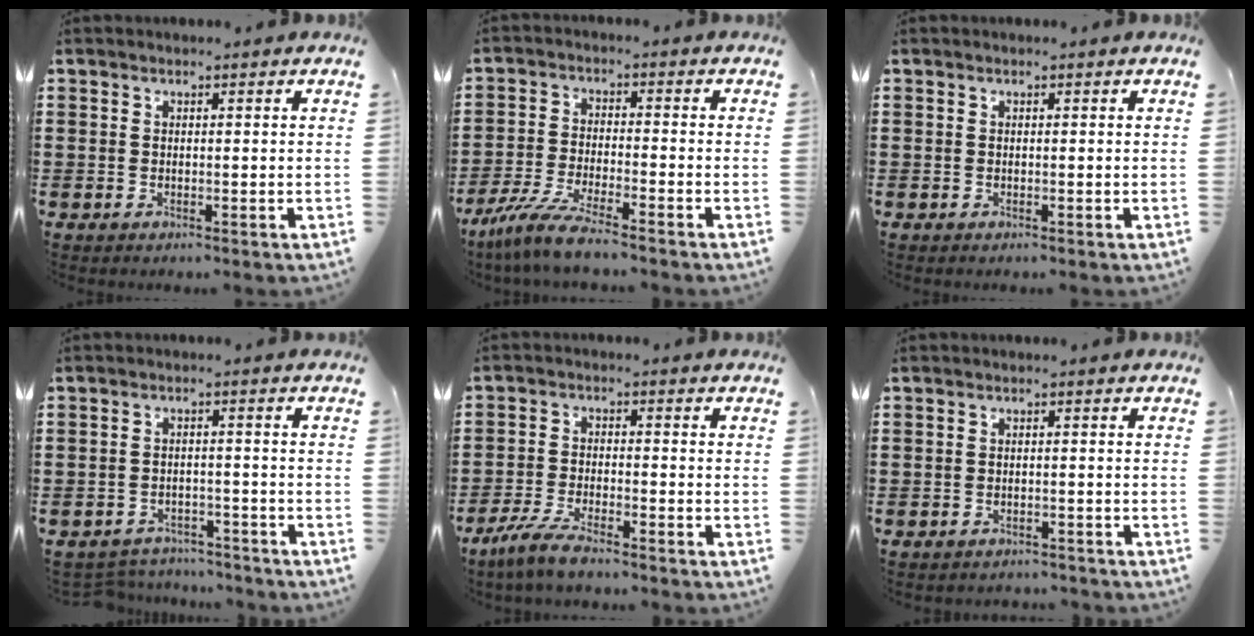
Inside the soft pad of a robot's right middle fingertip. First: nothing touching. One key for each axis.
{"total": 6.6, "fx": -5.8, "fy": -0.1, "fz": 3.2, "tx": -0.082, "ty": -0.018, "tz": -0.118}
{"total": 0.0}
{"total": 3.6, "fx": -3.5, "fy": 0.7, "fz": 0.0, "tx": -0.006, "ty": 0.003, "tz": -0.076}
{"total": 5.0, "fx": -4.4, "fy": 0.6, "fz": 2.4, "tx": -0.067, "ty": -0.009, "tz": -0.090}
{"total": 1.5, "fx": -1.4, "fy": 0.3, "fz": -0.1, "tx": -0.004, "ty": 0.002, "tz": -0.033}